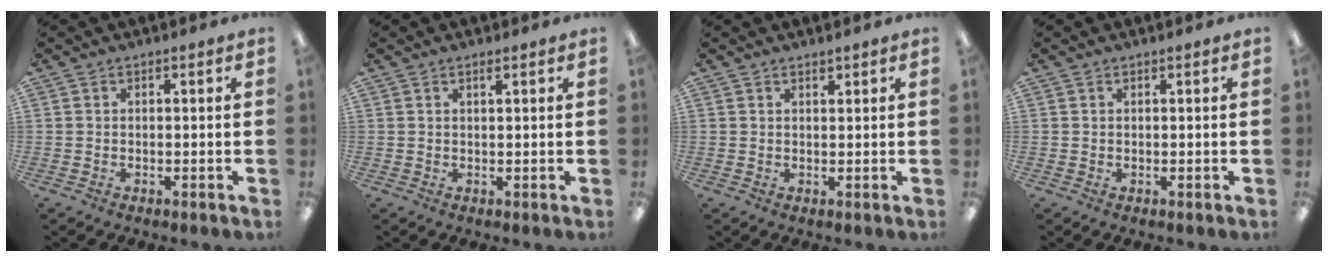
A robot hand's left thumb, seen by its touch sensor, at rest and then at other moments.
{"total": 1.0, "force": [0.7, 0.1, 0.6], "torque": [-0.013, 0.000, 0.013]}
{"total": 1.2, "force": [1.1, 0.2, 0.4], "torque": [-0.007, -0.001, 0.020]}
{"total": 0.0}